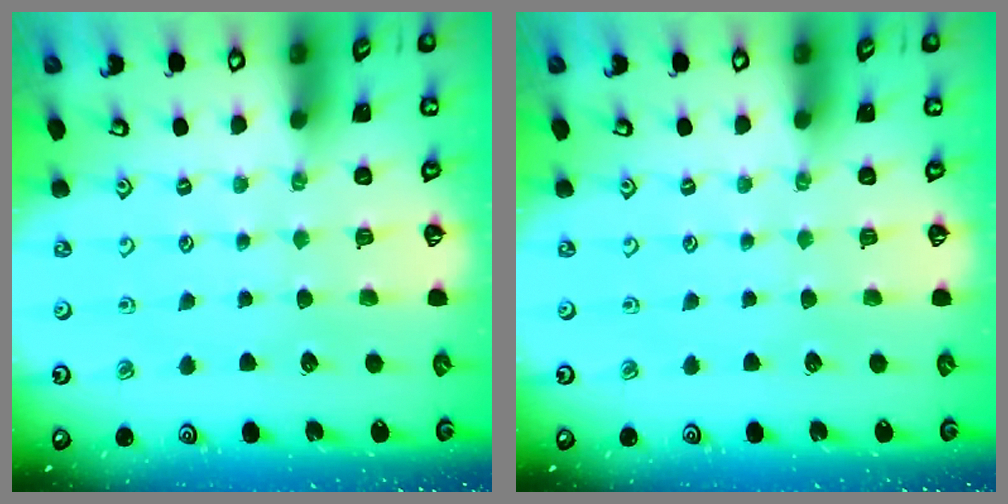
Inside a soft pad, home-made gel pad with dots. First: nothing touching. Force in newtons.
{"total": 0.0}